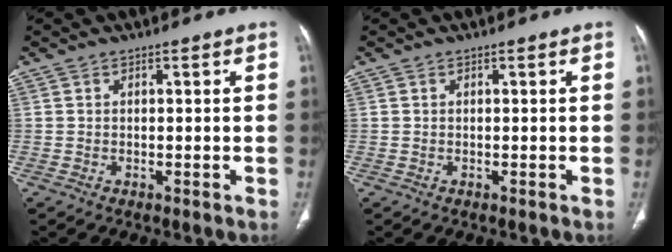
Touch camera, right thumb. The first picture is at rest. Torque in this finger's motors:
{"motor_torque": [-0.05, 0.06, -0.07, -0.03, 0.00]}